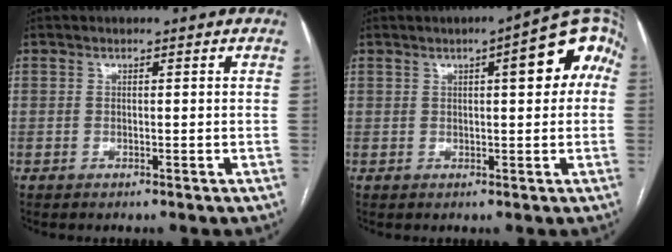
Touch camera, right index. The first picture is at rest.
{"total": 8.8, "force": [2.4, 2.2, 8.2], "torque": [-0.102, 0.033, 0.023]}